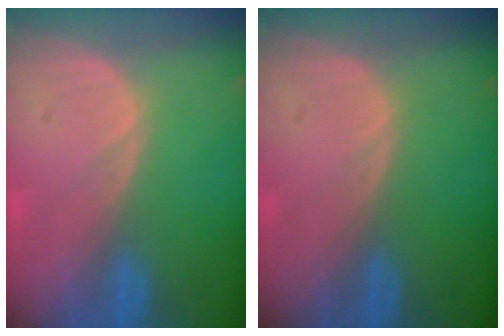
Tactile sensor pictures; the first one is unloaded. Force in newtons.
{"total": 0.0}